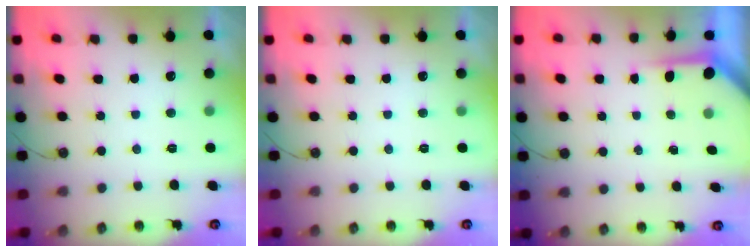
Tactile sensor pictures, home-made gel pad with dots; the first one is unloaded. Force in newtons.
{"total": 0.0}
{"total": 3.9, "press": 3.9, "slide": 0.4}